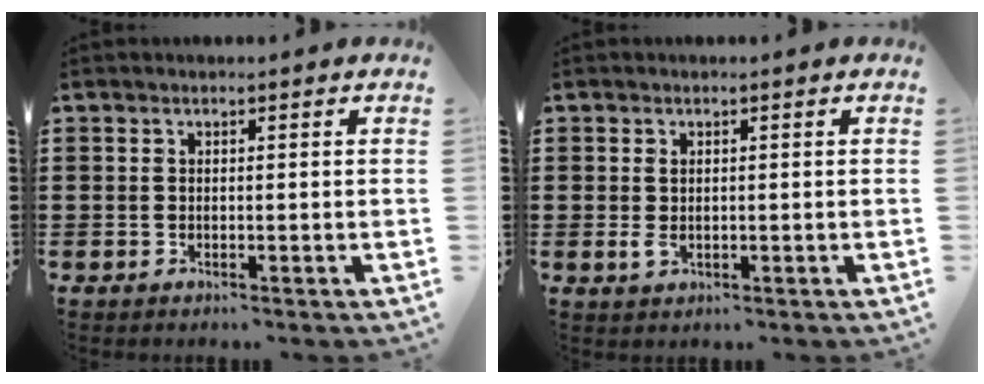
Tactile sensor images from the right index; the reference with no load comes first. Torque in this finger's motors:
{"motor_torque": [0.76, 0.71, 0.24, 0.00]}